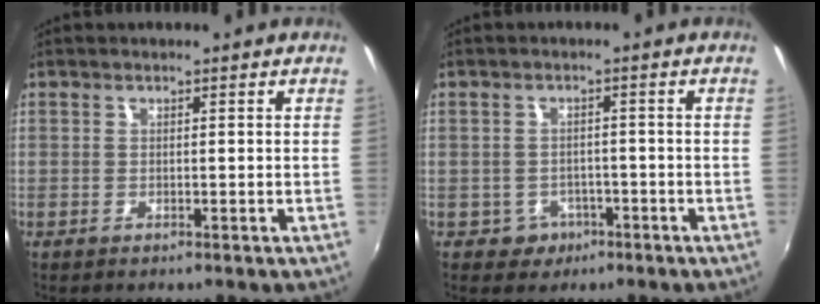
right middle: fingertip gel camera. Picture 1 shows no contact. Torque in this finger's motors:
{"motor_torque": [0.32, -0.24, -0.01, -0.01]}